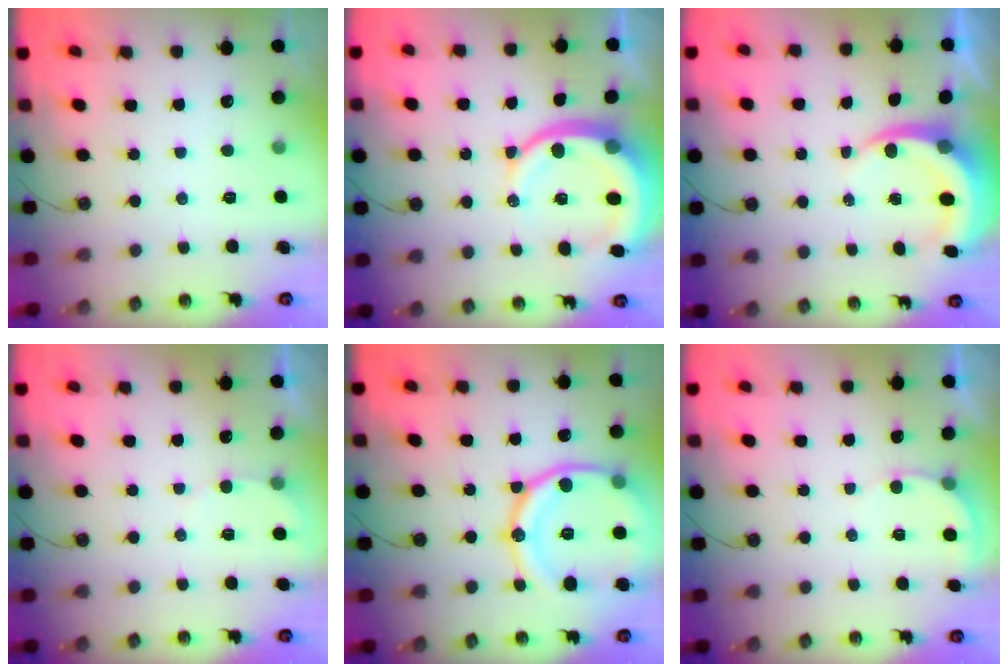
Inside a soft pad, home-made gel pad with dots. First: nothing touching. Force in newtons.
{"total": 13.4, "press": 13.3, "slide": 1.5}
{"total": 6.5, "press": 6.5, "slide": 0.9}
{"total": 3.0, "press": 3.0, "slide": 0.3}
{"total": 21.5, "press": 21.4, "slide": 2.4}
{"total": 4.2, "press": 4.2, "slide": 0.2}